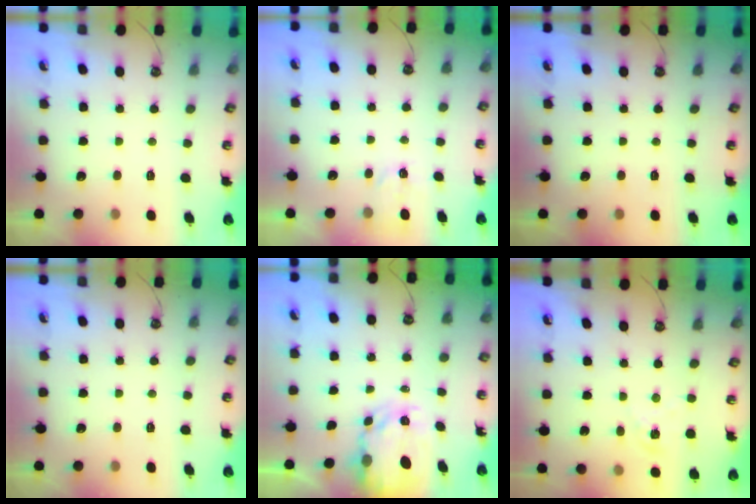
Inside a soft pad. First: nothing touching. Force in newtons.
{"total": 3.3, "press": 3.2, "slide": 0.5}
{"total": 0.0}
{"total": 0.0}
{"total": 5.1, "press": 5.1, "slide": 0.4}
{"total": 1.3, "press": 1.3, "slide": 0.2}